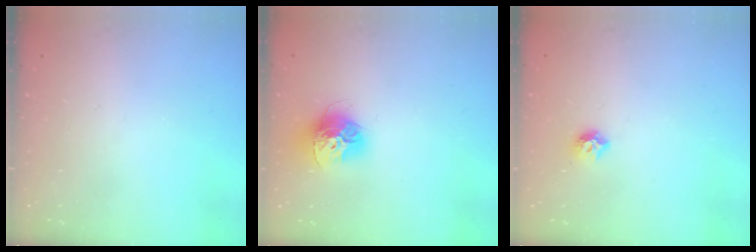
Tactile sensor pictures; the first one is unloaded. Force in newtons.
{"total": 13.8, "press": 13.8, "slide": 1.3}
{"total": 5.8, "press": 5.7, "slide": 0.9}